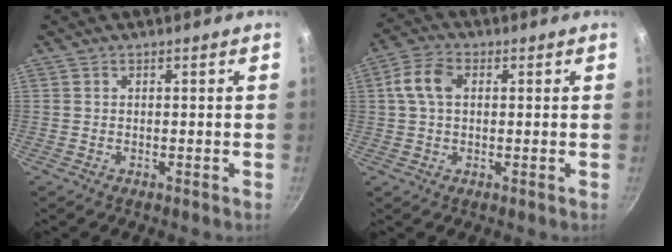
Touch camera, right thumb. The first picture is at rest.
{"total": 6.6, "force": [1.3, 4.1, 4.9], "torque": [-0.101, 0.018, 0.017]}